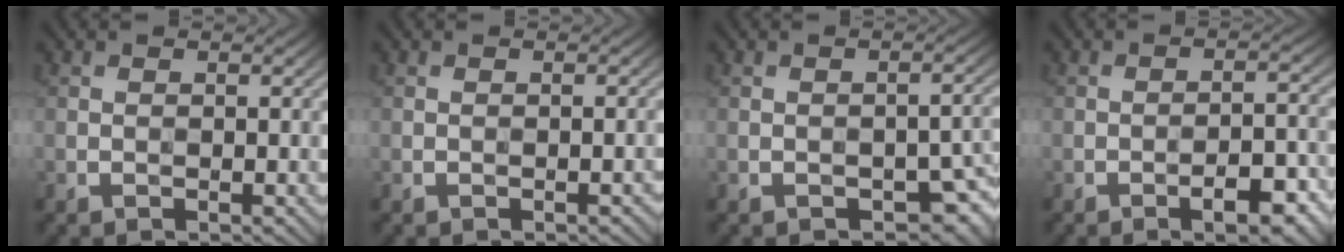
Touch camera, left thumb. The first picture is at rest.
{"total": 0.5, "force": [-0.3, 0.0, 0.4], "torque": [-0.005, 0.003, -0.005]}
{"total": 5.0, "force": [-2.7, 2.4, 3.5], "torque": [-0.039, -0.001, -0.030]}
{"total": 5.9, "force": [-3.3, 1.7, 4.6], "torque": [-0.063, 0.008, -0.045]}